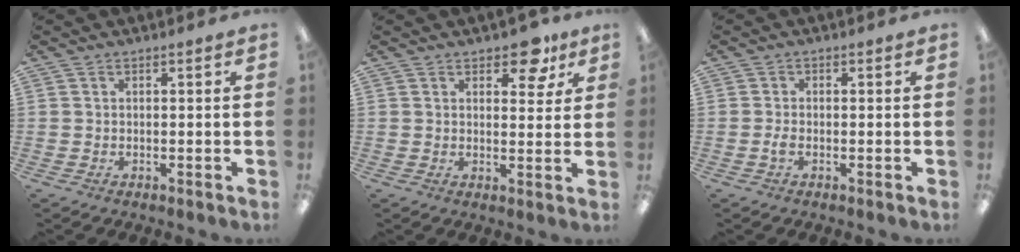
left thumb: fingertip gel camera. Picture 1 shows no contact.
{"total": 7.8, "force": [5.1, 3.9, 4.4], "torque": [-0.043, -0.025, 0.085]}
{"total": 1.5, "force": [-0.4, 0.8, 1.2], "torque": [-0.022, 0.002, -0.009]}